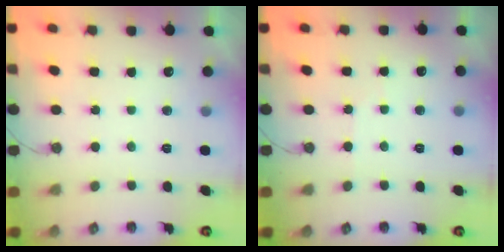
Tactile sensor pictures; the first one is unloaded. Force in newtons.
{"total": 1.9, "press": 1.9, "slide": 0.4}